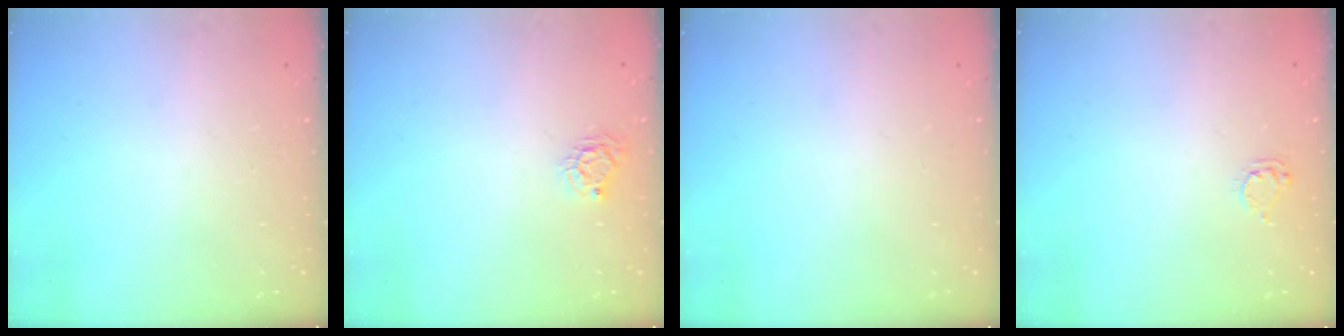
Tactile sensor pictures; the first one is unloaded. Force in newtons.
{"total": 5.1, "press": 5.0, "slide": 0.4}
{"total": 0.0}
{"total": 3.8, "press": 3.8, "slide": 0.2}